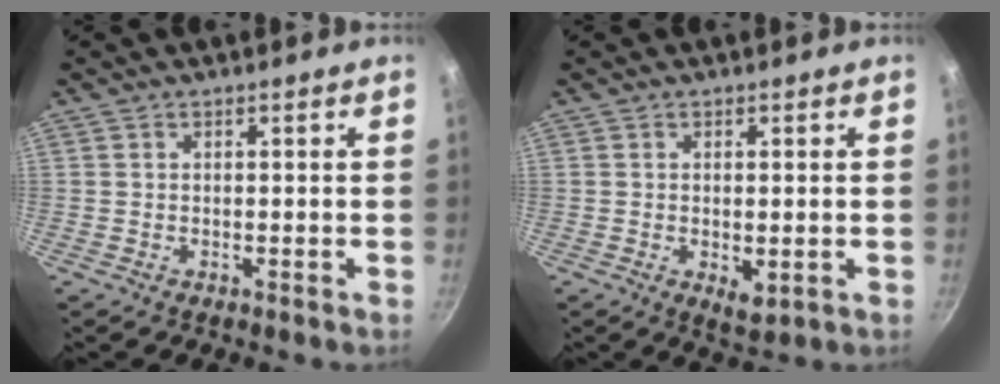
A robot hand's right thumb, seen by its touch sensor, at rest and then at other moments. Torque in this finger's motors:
{"motor_torque": [-0.26, 0.35, -0.07, -0.10, -0.02]}